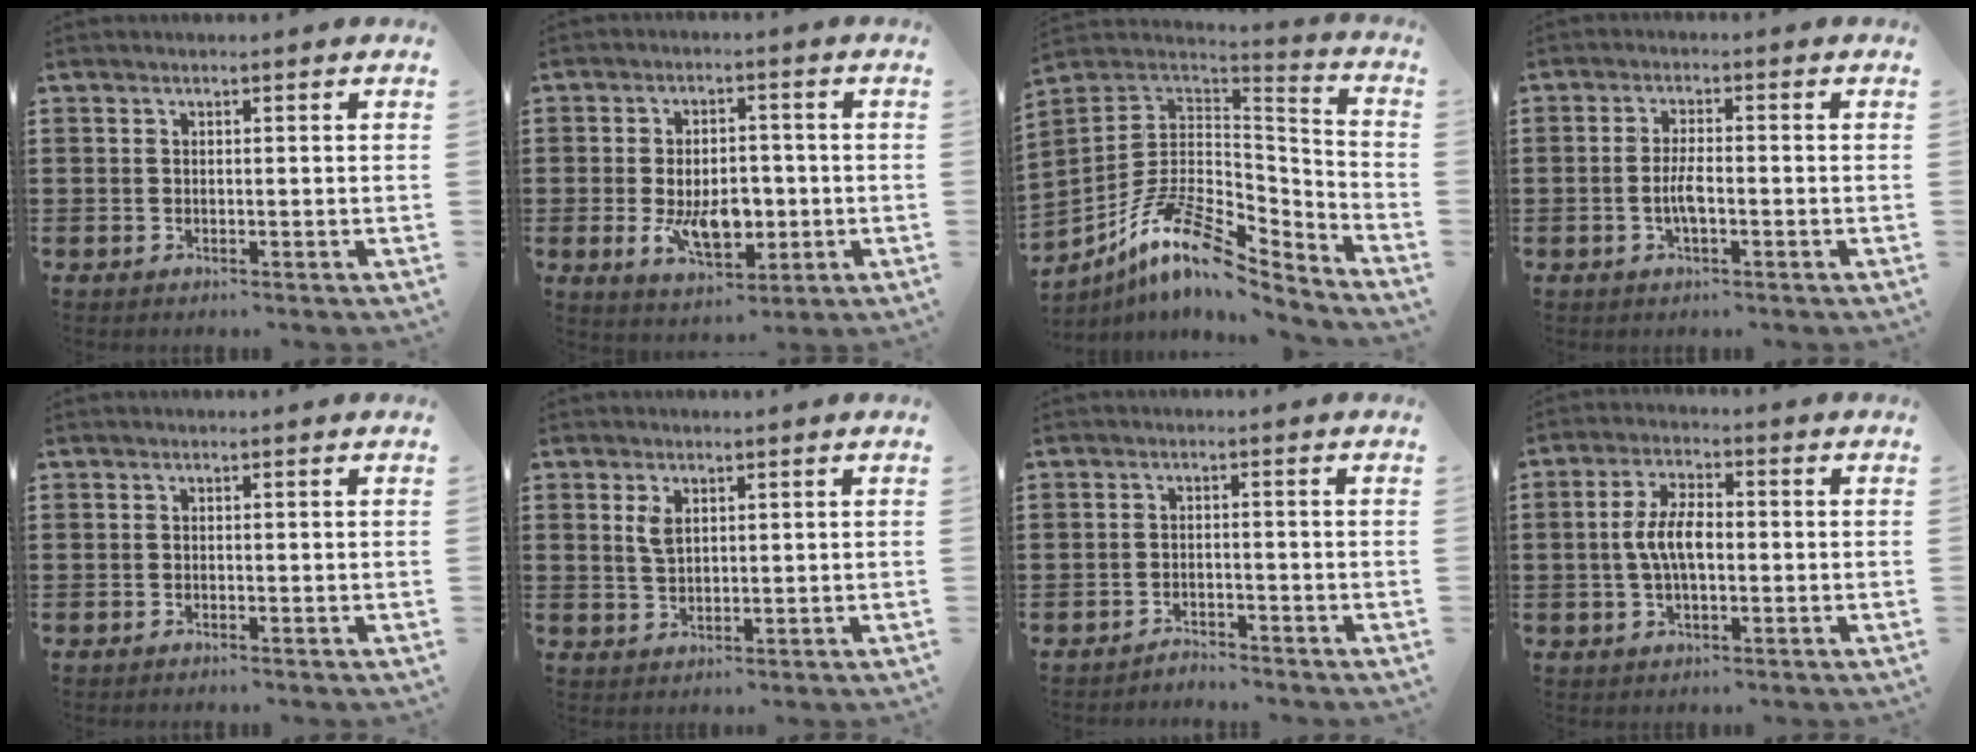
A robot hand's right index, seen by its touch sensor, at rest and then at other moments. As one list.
[{"total": 8.3, "force": [-1.5, 4.9, 6.5], "torque": [-0.106, -0.003, -0.032]}, {"total": 13.3, "force": [-7.6, 5.6, 9.4], "torque": [-0.191, 0.012, -0.140]}, {"total": 3.5, "force": [-0.9, 1.0, 3.3], "torque": [-0.072, -0.003, -0.022]}, {"total": 0.0}, {"total": 2.8, "force": [1.2, 1.4, 2.0], "torque": [-0.045, 0.004, 0.022]}, {"total": 1.9, "force": [-1.9, 0.0, -0.1], "torque": [-0.004, 0.003, -0.041]}, {"total": 6.3, "force": [-0.3, 2.8, 5.6], "torque": [-0.123, 0.001, -0.013]}]